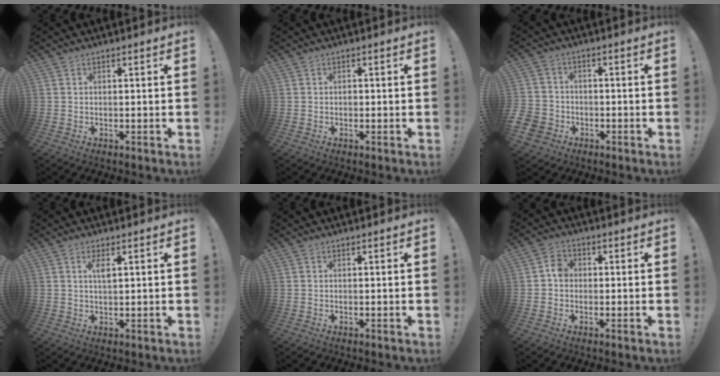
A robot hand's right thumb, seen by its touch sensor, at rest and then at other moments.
{"total": 0.8, "force": [-0.5, 0.5, 0.3], "torque": [-0.008, 0.004, -0.009]}
{"total": 6.1, "force": [-3.1, 5.0, 1.6], "torque": [-0.046, 0.027, -0.058]}
{"total": 2.9, "force": [1.2, 0.8, 2.6], "torque": [-0.043, -0.003, 0.017]}
{"total": 0.0}
{"total": 3.9, "force": [-0.7, 3.1, 2.2], "torque": [-0.038, 0.015, -0.012]}